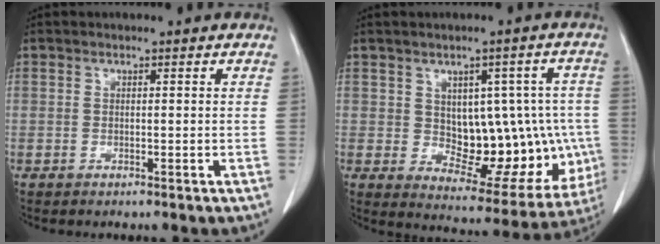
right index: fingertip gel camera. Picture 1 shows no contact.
{"total": 15.0, "force": [-0.1, 7.9, 12.7], "torque": [-0.146, 0.018, 0.025]}